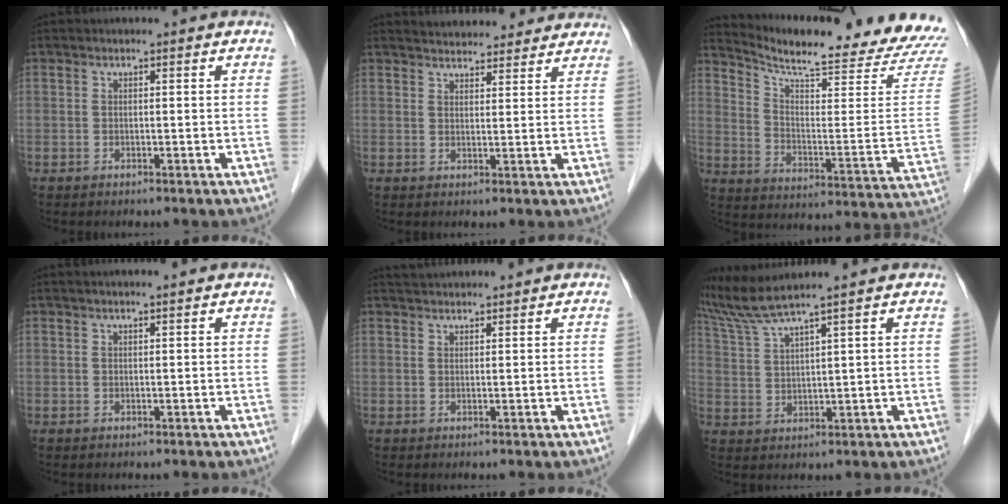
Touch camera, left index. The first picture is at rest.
{"total": 9.9, "force": [9.2, 2.7, 2.2], "torque": [-0.017, 0.023, 0.111]}
{"total": 23.1, "force": [22.0, 0.1, 7.0], "torque": [-0.120, -0.117, 0.279]}
{"total": 1.0, "force": [0.8, -0.2, 0.6], "torque": [-0.011, 0.005, 0.017]}
{"total": 3.1, "force": [3.1, 0.3, 0.4], "torque": [-0.008, 0.034, 0.054]}
{"total": 7.4, "force": [6.3, -2.3, 3.2], "torque": [-0.076, 0.007, 0.129]}